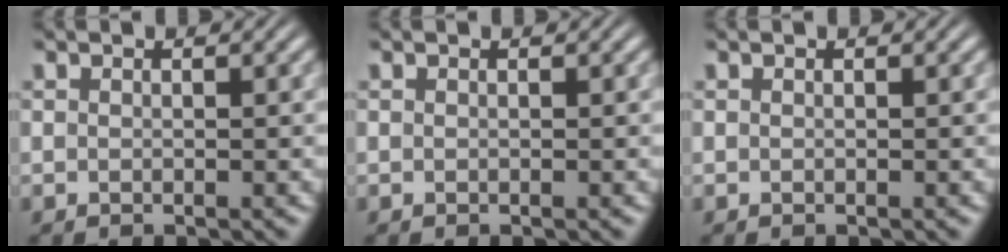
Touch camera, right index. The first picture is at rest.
{"total": 0.0}
{"total": 0.0}